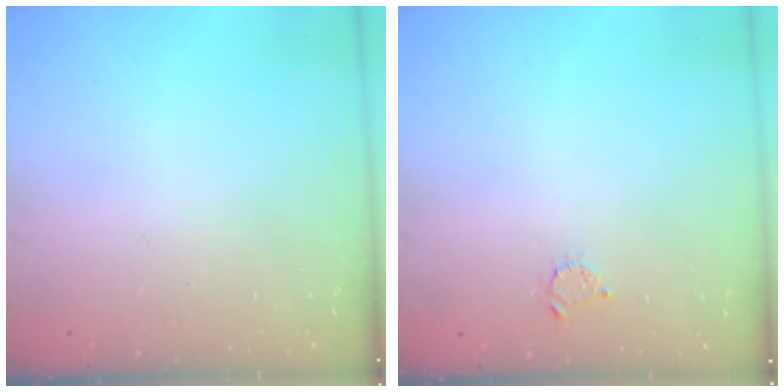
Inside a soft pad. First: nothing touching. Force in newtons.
{"total": 2.2, "press": 2.2, "slide": 0.3}